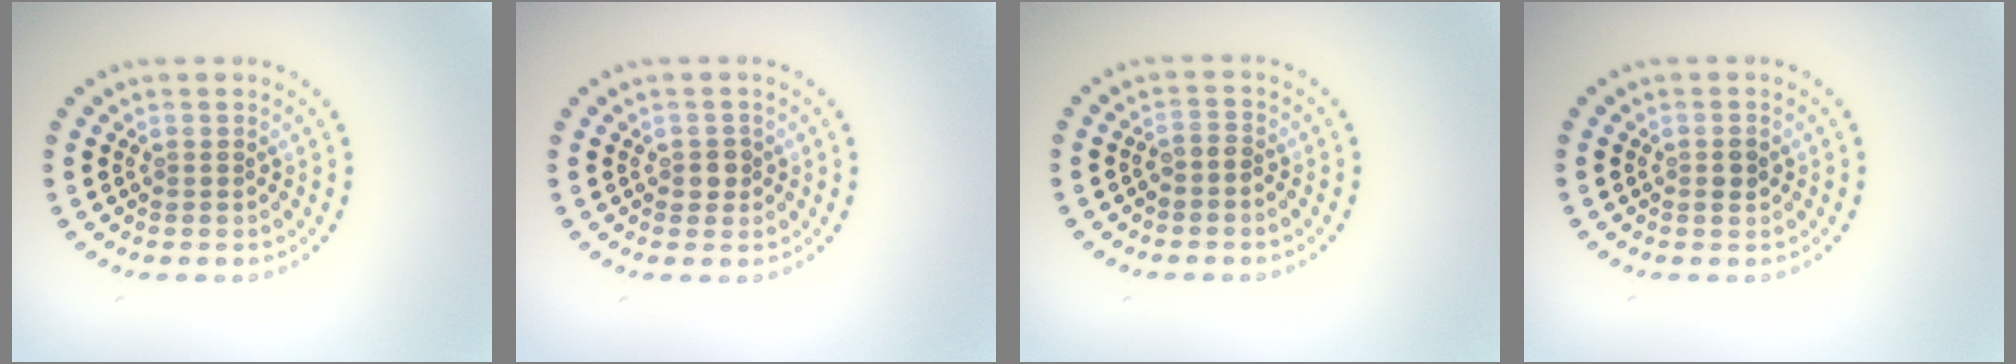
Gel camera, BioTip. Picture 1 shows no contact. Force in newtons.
{"total": 1.3, "press": 1.2, "slide": 0.5}
{"total": 1.0, "press": 0.7, "slide": 0.7}
{"total": 1.1, "press": 1.0, "slide": 0.2}